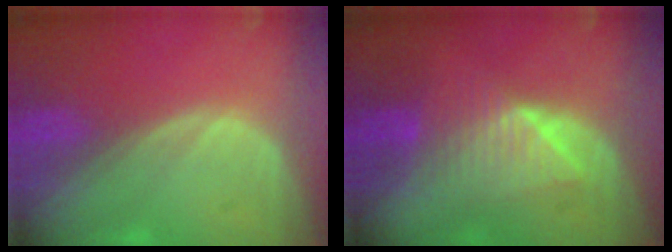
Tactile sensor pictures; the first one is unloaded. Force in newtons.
{"total": 6.4, "press": 6.4, "slide": 0.3}